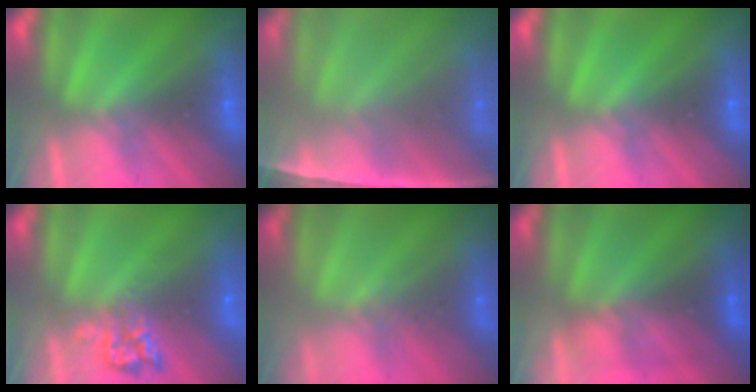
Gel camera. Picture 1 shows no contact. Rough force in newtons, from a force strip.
{"total": 7.5}
{"total": 0.0}
{"total": 2.4}
{"total": 2.6}
{"total": 3.2}